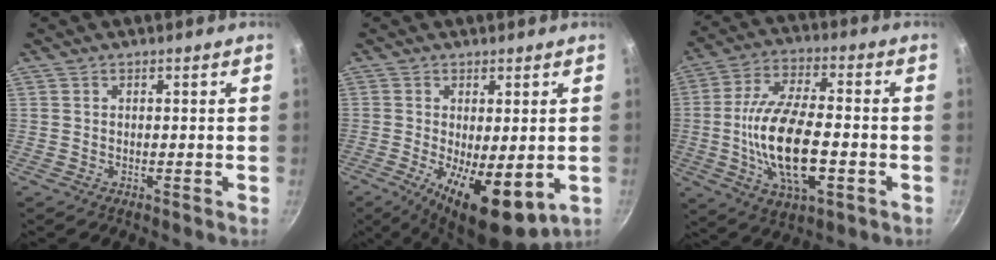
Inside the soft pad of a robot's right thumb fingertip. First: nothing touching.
{"total": 12.3, "force": [-2.5, 4.8, 11.1], "torque": [-0.171, -0.015, -0.027]}
{"total": 18.2, "force": [-3.4, 8.0, 16.0], "torque": [-0.291, 0.016, -0.063]}